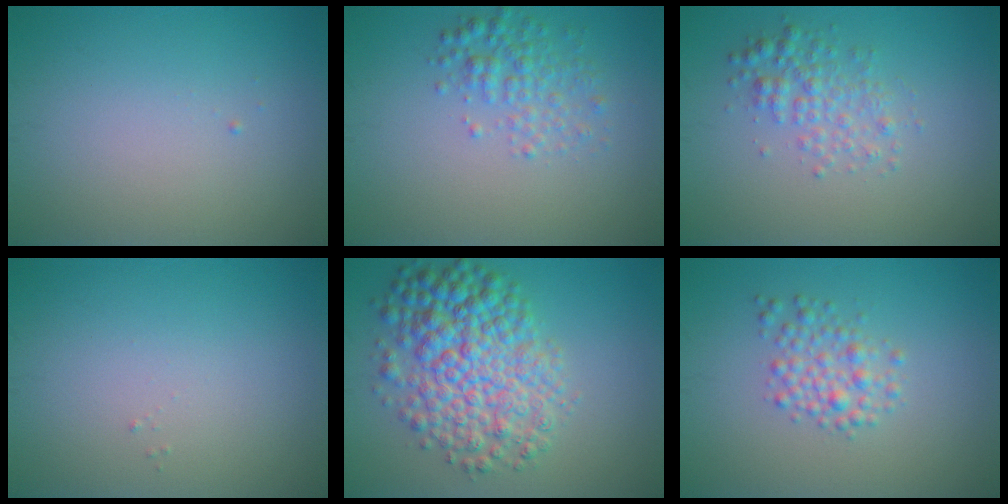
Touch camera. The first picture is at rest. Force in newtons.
{"total": 2.7, "press": 2.7, "slide": 0.1}
{"total": 2.6, "press": 2.6, "slide": 0.1}
{"total": 0.0}
{"total": 8.1, "press": 8.1, "slide": 0.1}
{"total": 2.6, "press": 2.6, "slide": 0.1}